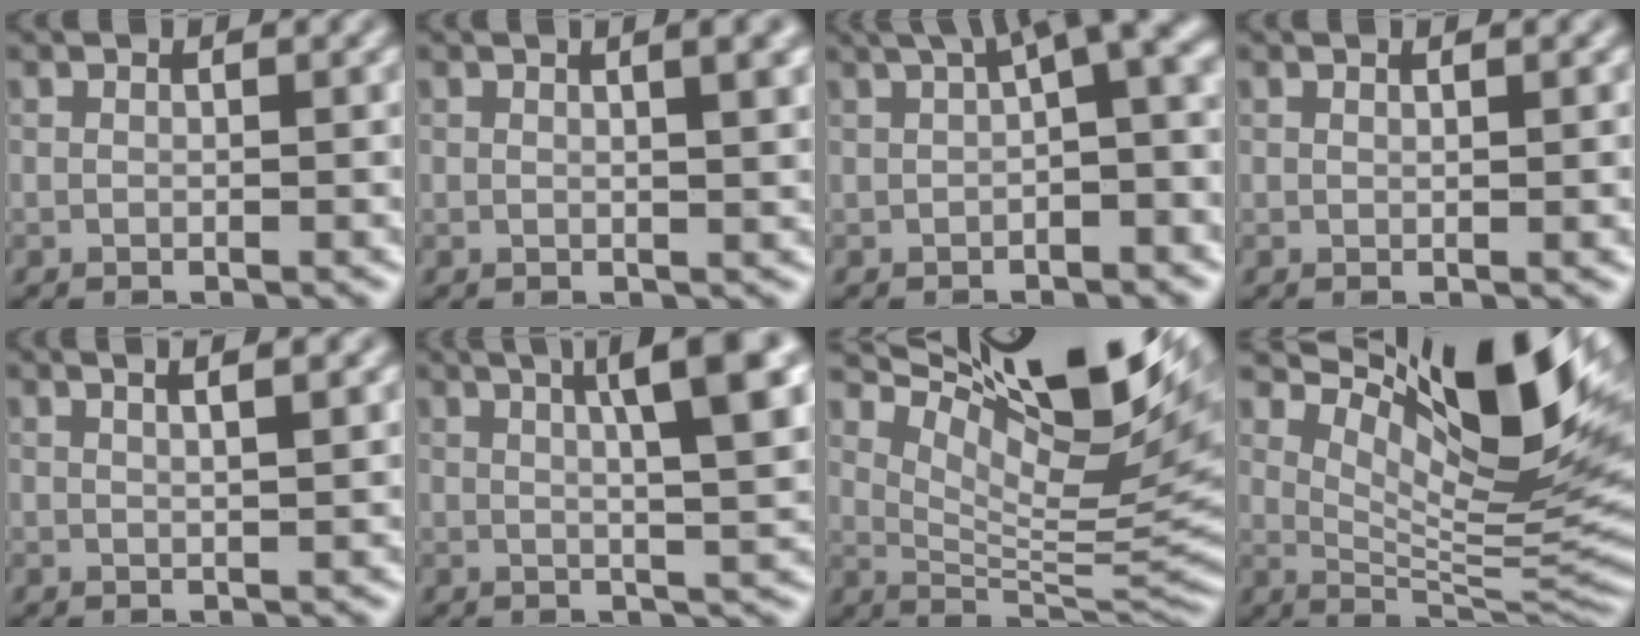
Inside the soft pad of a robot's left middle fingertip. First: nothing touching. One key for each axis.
{"total": 4.5, "fx": 2.0, "fy": 1.6, "fz": 3.7, "tx": -0.024, "ty": 0.025, "tz": 0.011}
{"total": 7.4, "fx": 2.3, "fy": 2.1, "fz": 6.8, "tx": -0.093, "ty": 0.028, "tz": 0.049}
{"total": 1.4, "fx": 0.5, "fy": 0.5, "fz": 1.1, "tx": -0.008, "ty": 0.007, "tz": -0.001}
{"total": 2.9, "fx": 1.9, "fy": 0.9, "fz": 2.0, "tx": -0.005, "ty": 0.025, "tz": 0.006}
{"total": 8.0, "fx": 3.0, "fy": 1.4, "fz": 7.3, "tx": -0.086, "ty": 0.019, "tz": 0.056}
{"total": 13.2, "fx": 7.4, "fy": 3.7, "fz": 10.2, "tx": -0.181, "ty": 0.021, "tz": 0.156}
{"total": 12.0, "fx": 6.0, "fy": 3.7, "fz": 9.7, "tx": -0.160, "ty": 0.007, "tz": 0.128}